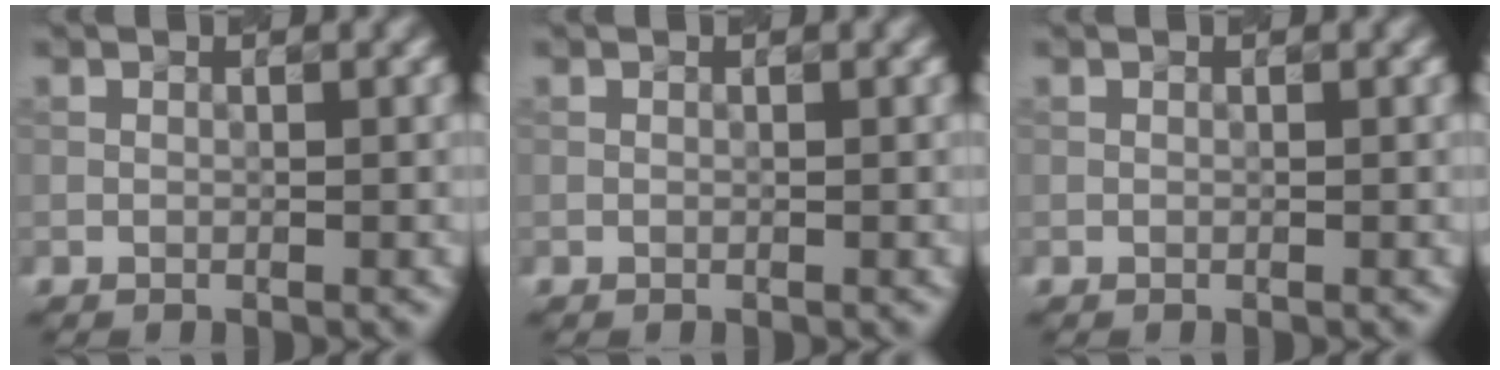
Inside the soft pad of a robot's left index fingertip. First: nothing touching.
{"total": 0.0}
{"total": 0.0}